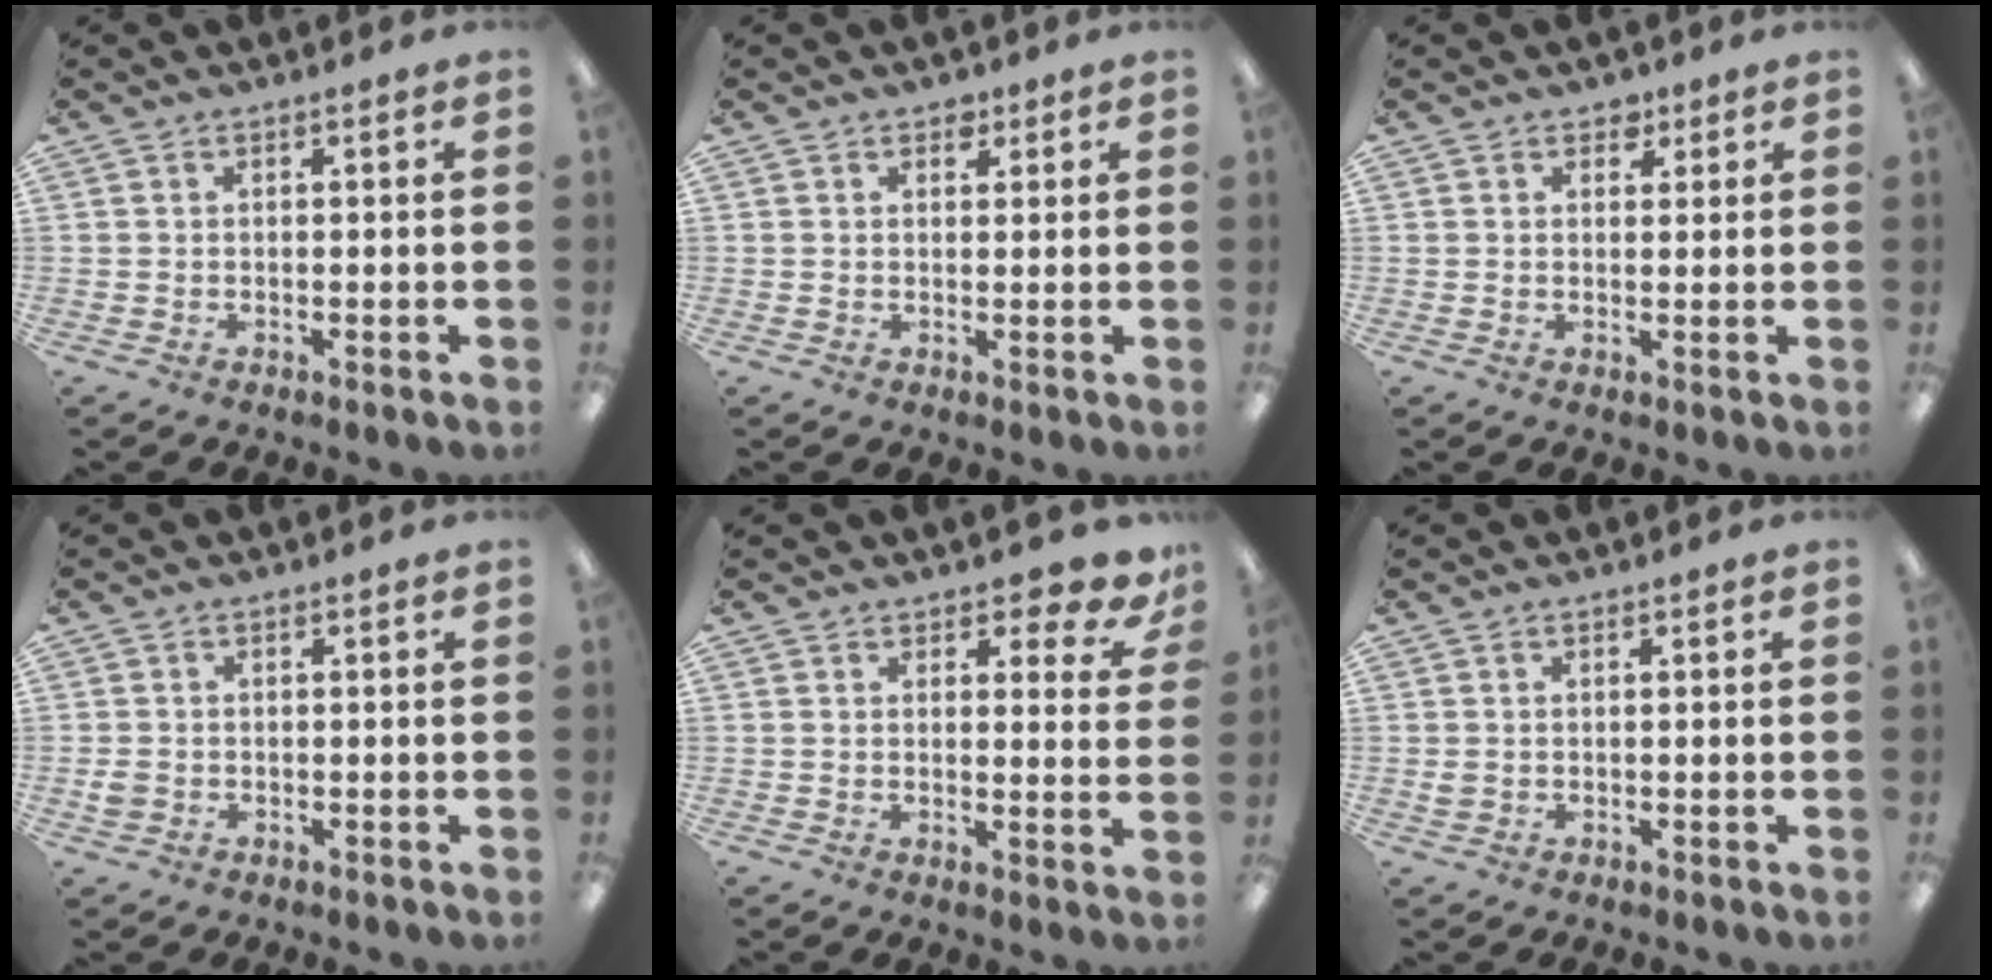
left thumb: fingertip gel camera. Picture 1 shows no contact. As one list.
[{"total": 2.4, "force": [1.7, 1.5, 0.8], "torque": [-0.001, -0.004, 0.027]}, {"total": 2.8, "force": [1.9, 1.9, 0.8], "torque": [0.006, -0.006, 0.030]}, {"total": 1.9, "force": [-0.1, 1.7, 0.8], "torque": [-0.014, 0.004, -0.002]}, {"total": 6.3, "force": [5.1, 2.2, 3.1], "torque": [-0.024, -0.032, 0.085]}, {"total": 1.2, "force": [0.5, 1.0, 0.5], "torque": [-0.010, 0.003, 0.009]}]